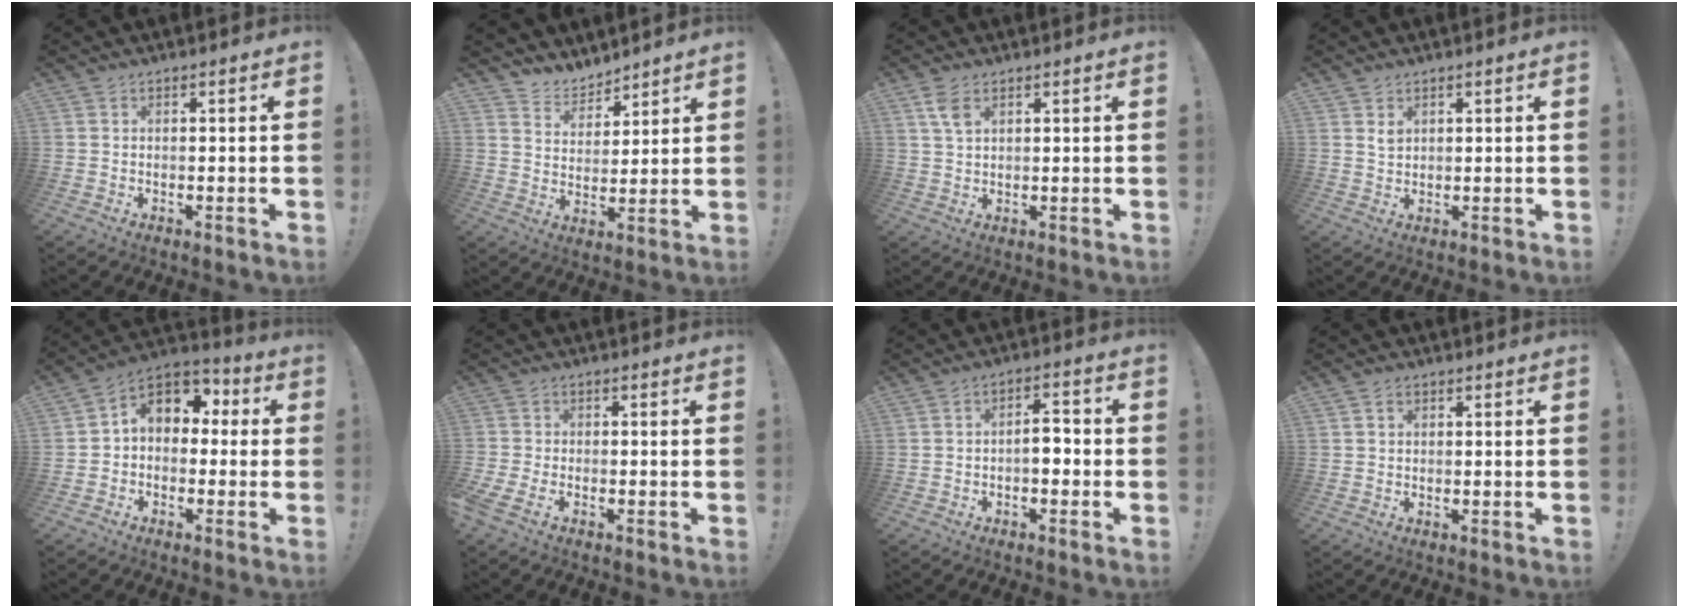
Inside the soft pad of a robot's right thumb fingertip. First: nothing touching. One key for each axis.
{"total": 5.7, "fx": 4.9, "fy": 3.1, "fz": -0.1, "tx": -0.008, "ty": -0.048, "tz": 0.094}
{"total": 4.6, "fx": 2.3, "fy": 2.4, "fz": 3.2, "tx": -0.059, "ty": -0.004, "tz": 0.044}
{"total": 2.2, "fx": 1.6, "fy": 1.1, "fz": 1.1, "tx": -0.008, "ty": -0.012, "tz": 0.027}
{"total": 8.1, "fx": 1.2, "fy": 6.6, "fz": 4.6, "tx": -0.068, "ty": 0.003, "tz": 0.029}
{"total": 2.5, "fx": -1.2, "fy": 0.9, "fz": 2.0, "tx": -0.053, "ty": -0.011, "tz": -0.025}
{"total": 5.7, "fx": -1.5, "fy": 3.1, "fz": 4.6, "tx": -0.077, "ty": 0.008, "tz": -0.029}
{"total": 1.2, "fx": 0.4, "fy": 1.0, "fz": 0.5, "tx": -0.001, "ty": 0.000, "tz": 0.005}